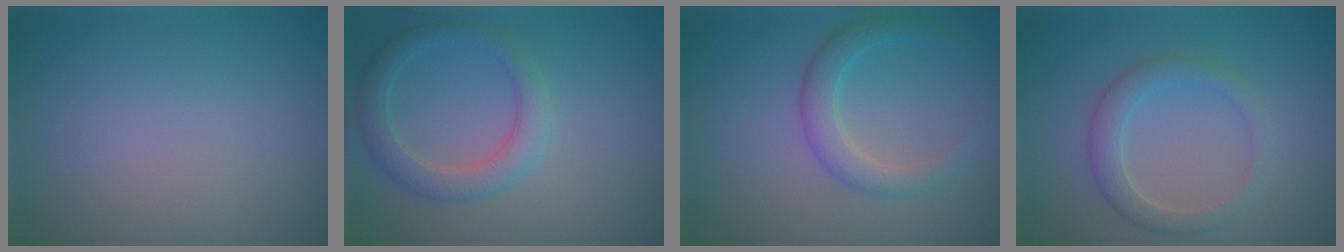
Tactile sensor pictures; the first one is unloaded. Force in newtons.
{"total": 3.1, "press": 3.1, "slide": 0.1}
{"total": 2.8, "press": 2.7, "slide": 0.2}
{"total": 2.7, "press": 2.7, "slide": 0.1}